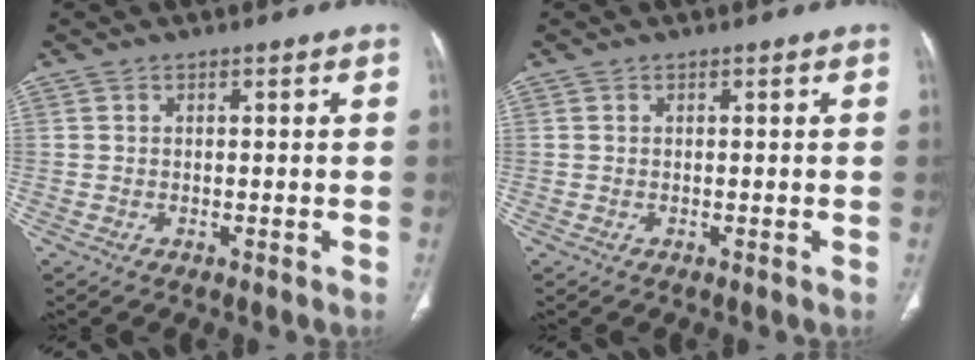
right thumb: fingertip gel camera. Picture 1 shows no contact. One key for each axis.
{"total": 0.0}